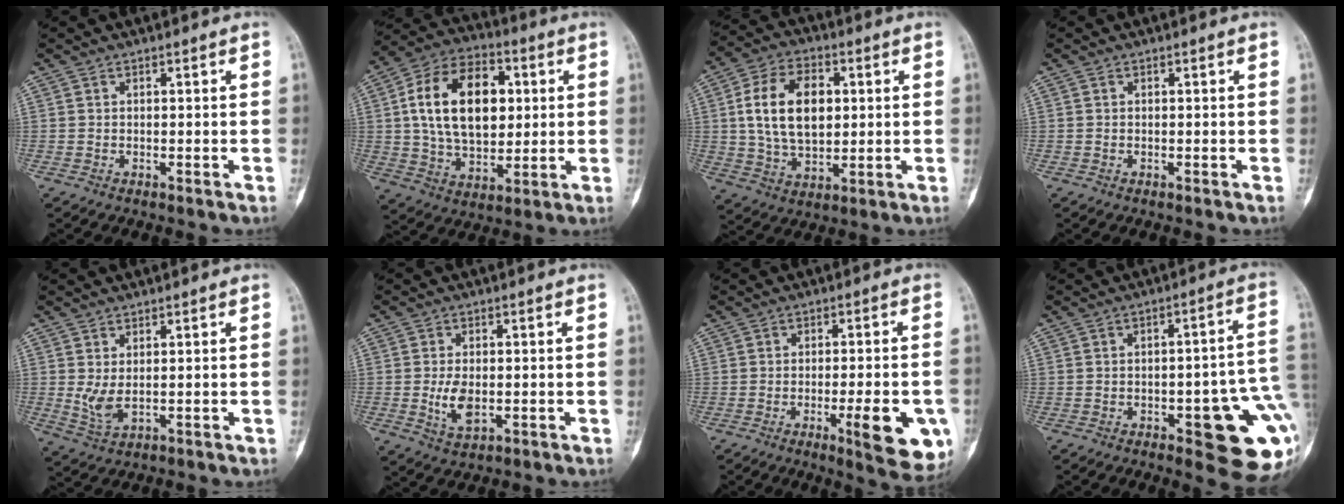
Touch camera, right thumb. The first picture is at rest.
{"total": 19.9, "force": [3.5, 12.7, 14.9], "torque": [-0.224, 0.007, 0.060]}
{"total": 14.6, "force": [2.3, 9.2, 11.1], "torque": [-0.174, 0.000, 0.041]}
{"total": 0.0}
{"total": 4.1, "force": [0.5, 1.9, 3.6], "torque": [-0.074, -0.008, 0.020]}
{"total": 5.0, "force": [-0.6, 2.8, 4.2], "torque": [-0.078, -0.008, -0.005]}
{"total": 11.6, "force": [-3.9, 3.0, 10.5], "torque": [-0.124, -0.005, -0.046]}
{"total": 17.9, "force": [-4.1, 5.6, 16.5], "torque": [-0.157, 0.022, -0.033]}